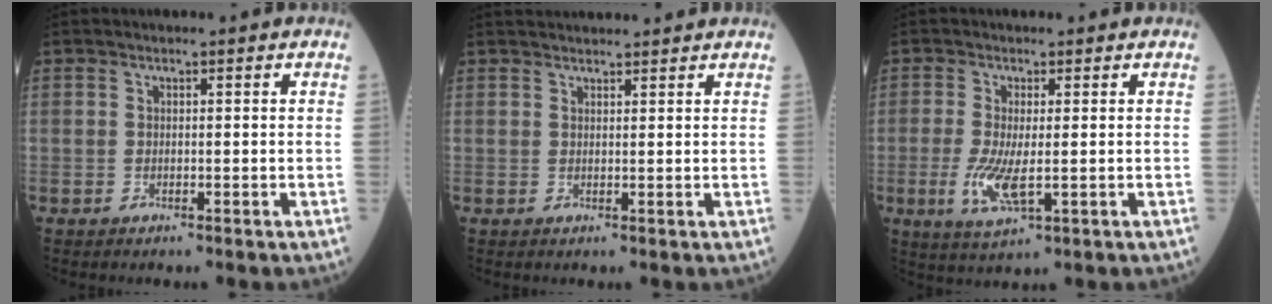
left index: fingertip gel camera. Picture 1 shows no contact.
{"total": 5.8, "force": [5.6, 0.5, 1.4], "torque": [-0.018, 0.035, 0.074]}
{"total": 5.4, "force": [-0.9, 1.5, 5.1], "torque": [-0.115, -0.017, -0.015]}